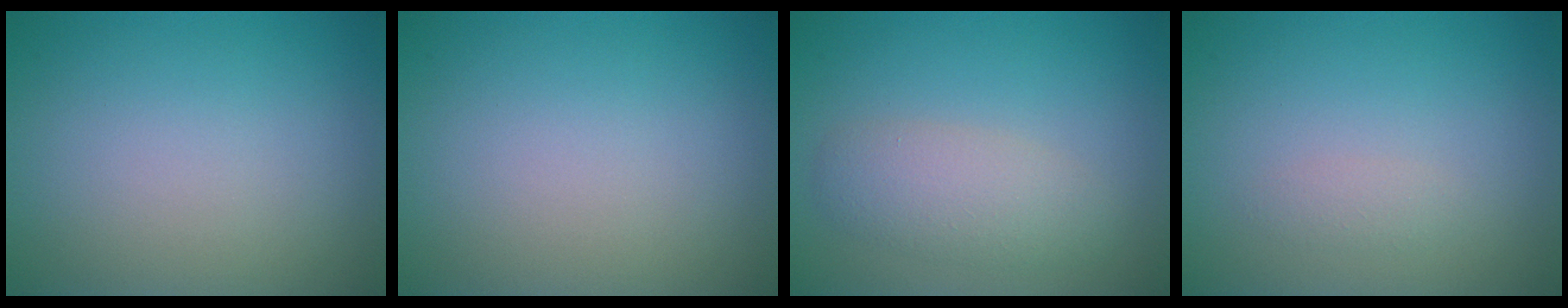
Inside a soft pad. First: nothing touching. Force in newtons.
{"total": 0.0}
{"total": 3.2, "press": 3.2, "slide": 0.1}
{"total": 0.8, "press": 0.8, "slide": 0.0}